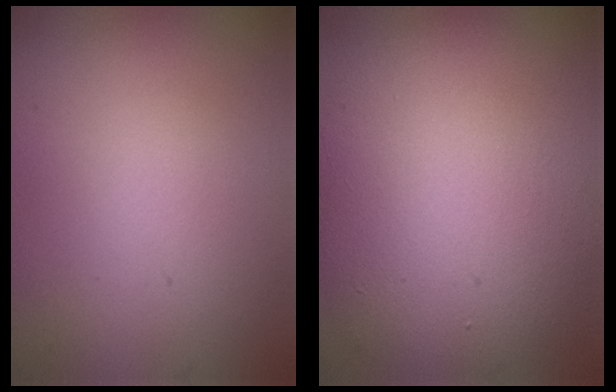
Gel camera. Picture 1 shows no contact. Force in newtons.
{"total": 11.2, "press": 11.2, "slide": 0.6}